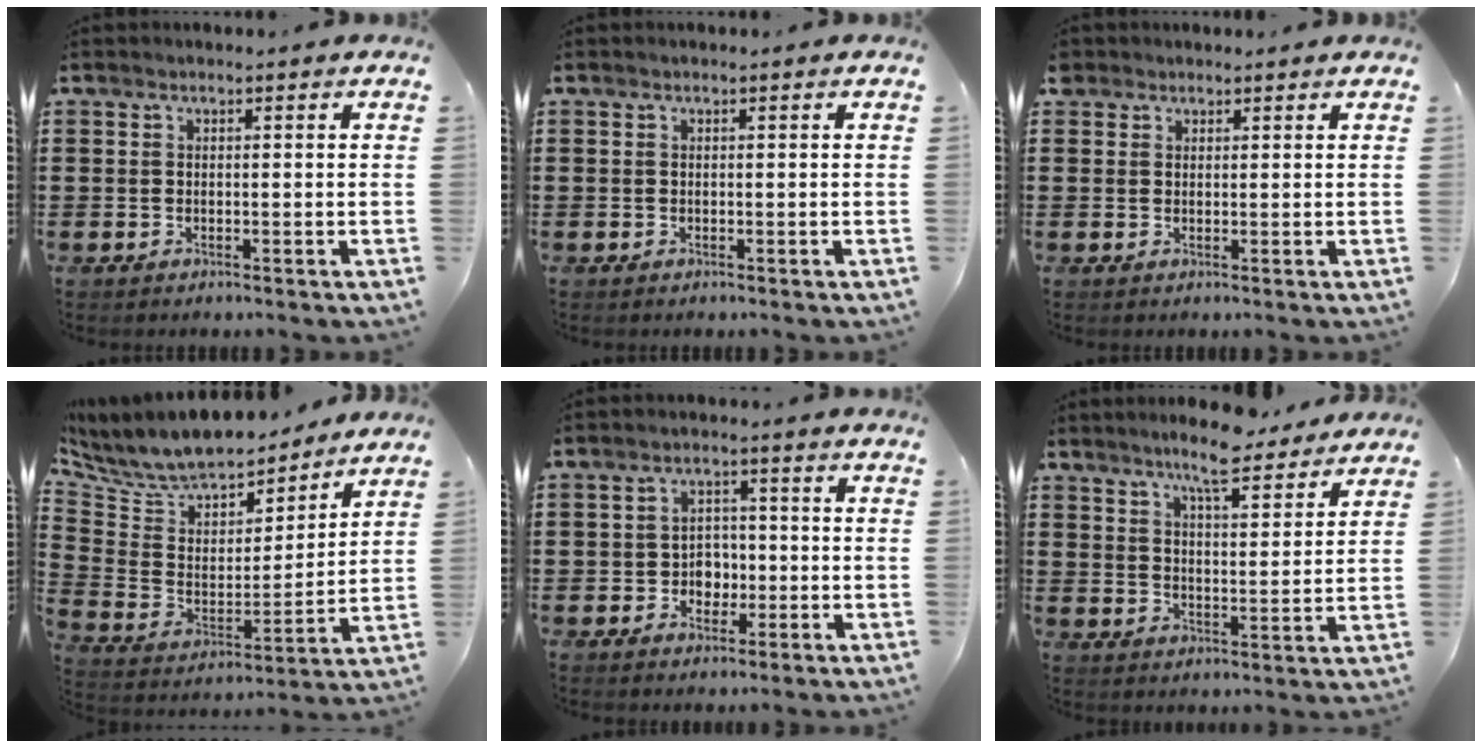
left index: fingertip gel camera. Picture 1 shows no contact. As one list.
[{"total": 0.0}, {"total": 1.7, "force": [1.3, 1.0, 0.0], "torque": [-0.005, 0.005, 0.027]}, {"total": 8.5, "force": [8.0, 2.5, 1.8], "torque": [-0.082, -0.057, 0.138]}, {"total": 3.6, "force": [-1.0, 3.0, 1.7], "torque": [-0.033, 0.002, -0.026]}, {"total": 7.2, "force": [6.3, 0.5, 3.4], "torque": [-0.070, -0.031, 0.107]}]